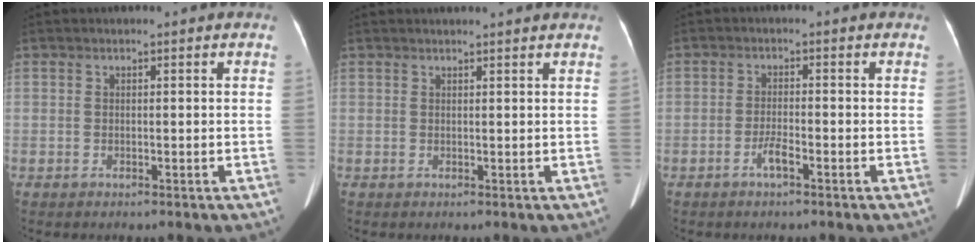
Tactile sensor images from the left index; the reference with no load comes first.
{"total": 4.9, "force": [4.6, -0.3, 1.5], "torque": [-0.017, 0.021, 0.048]}
{"total": 2.2, "force": [-1.3, 0.2, 1.7], "torque": [-0.035, -0.001, -0.027]}